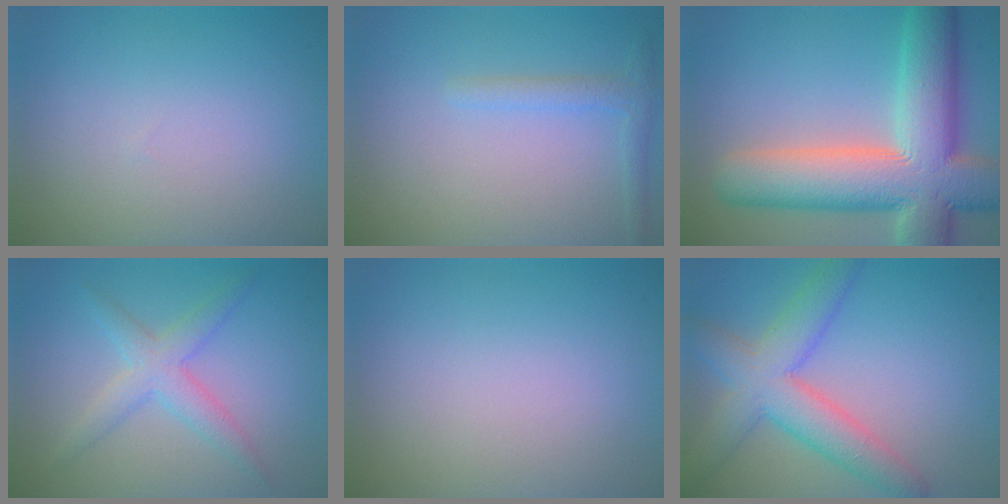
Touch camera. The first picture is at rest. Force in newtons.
{"total": 1.7, "press": 1.7, "slide": 0.1}
{"total": 13.2, "press": 13.2, "slide": 1.4}
{"total": 2.3, "press": 2.3, "slide": 0.1}
{"total": 0.0}
{"total": 6.7, "press": 6.7, "slide": 0.1}